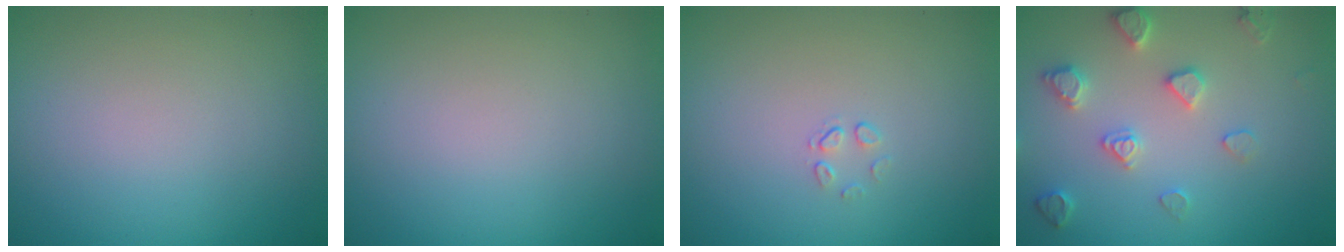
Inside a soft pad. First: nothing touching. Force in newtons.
{"total": 0.0}
{"total": 0.7, "press": 0.4, "slide": 0.6}
{"total": 3.2, "press": 3.2, "slide": 0.8}